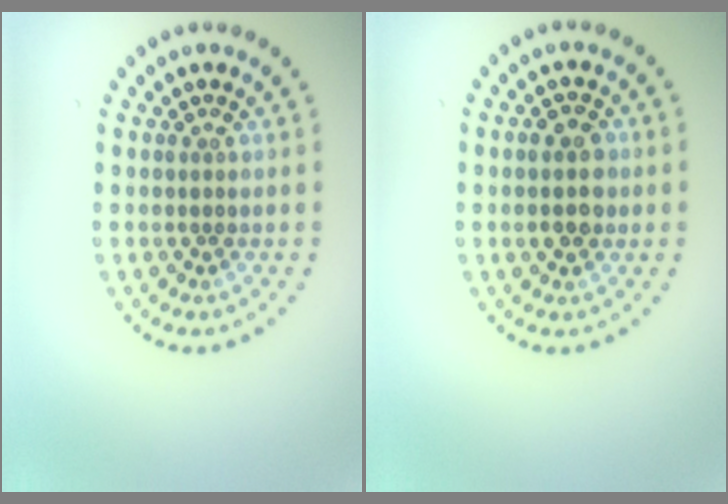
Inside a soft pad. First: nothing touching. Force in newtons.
{"total": 2.8, "press": 2.8, "slide": 0.0}